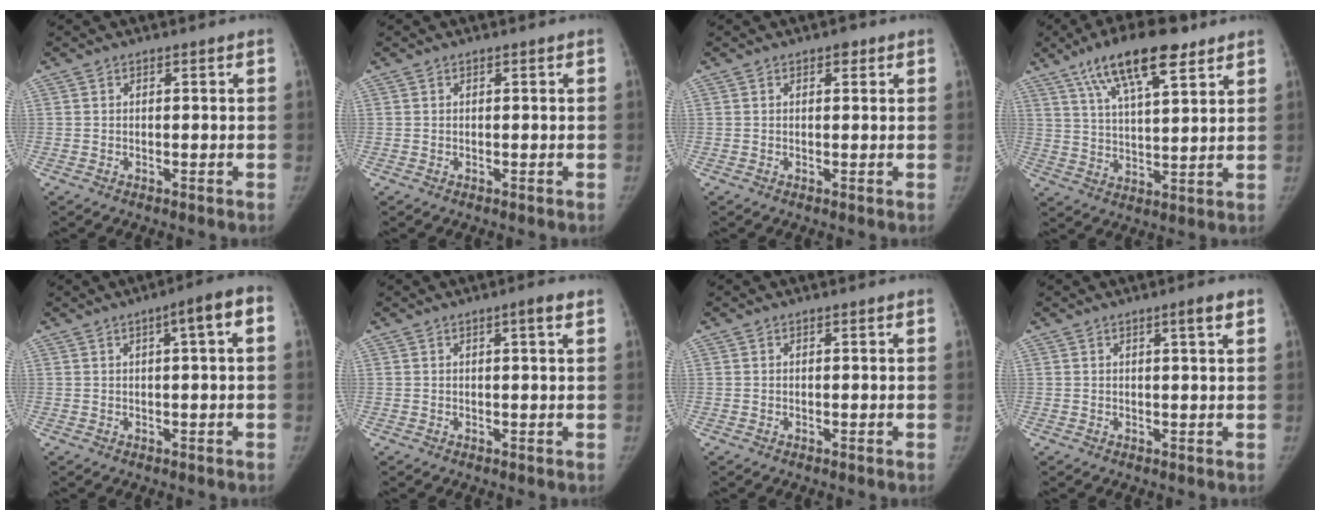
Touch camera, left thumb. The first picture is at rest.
{"total": 0.0}
{"total": 1.4, "force": [0.8, 0.8, 0.9], "torque": [-0.005, -0.001, 0.007]}
{"total": 15.4, "force": [9.2, 5.1, 11.2], "torque": [-0.170, -0.024, 0.159]}
{"total": 5.6, "force": [1.2, 0.9, 5.4], "torque": [-0.078, 0.020, 0.011]}
{"total": 2.3, "force": [1.2, 0.1, 2.0], "torque": [-0.033, -0.003, 0.016]}
{"total": 0.0}
{"total": 2.9, "force": [1.5, 0.1, 2.4], "torque": [-0.037, -0.007, 0.023]}